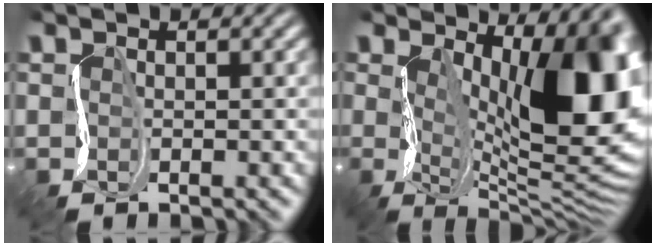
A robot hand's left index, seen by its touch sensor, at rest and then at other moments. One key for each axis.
{"total": 12.9, "fx": 2.0, "fy": 4.7, "fz": 11.8, "tx": -0.134, "ty": -0.009, "tz": 0.027}